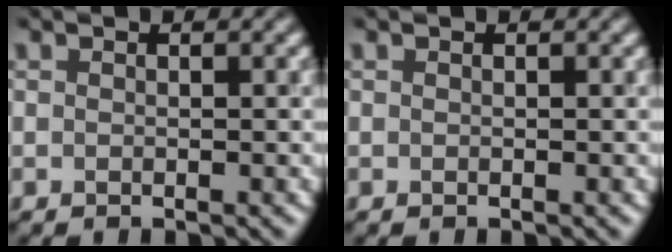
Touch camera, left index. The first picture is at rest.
{"total": 0.0}